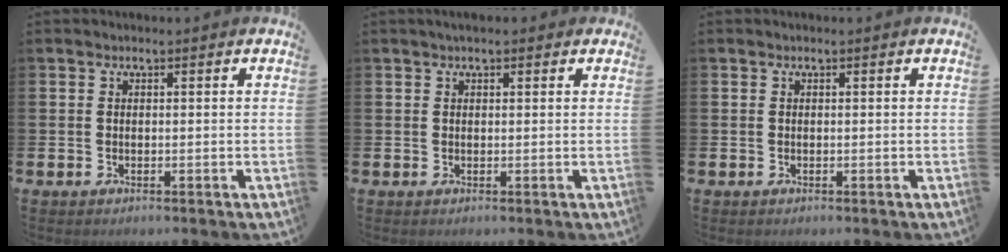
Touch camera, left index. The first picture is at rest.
{"total": 1.3, "force": [1.0, 0.7, 0.5], "torque": [0.002, 0.003, 0.014]}
{"total": 0.0}